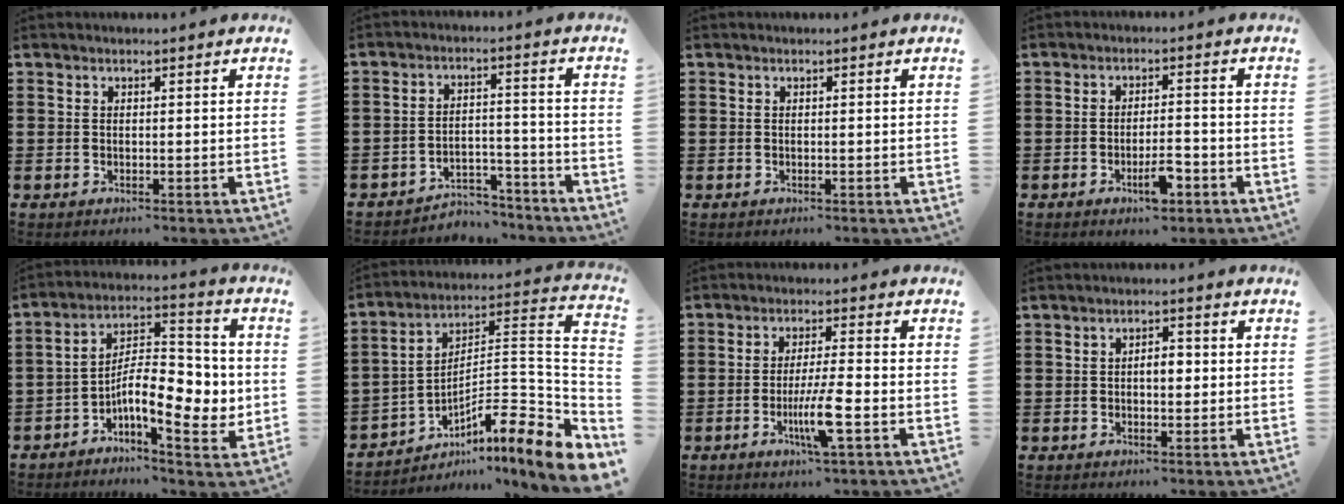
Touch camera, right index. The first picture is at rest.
{"total": 4.4, "force": [-4.2, 1.2, 0.8], "torque": [-0.015, 0.012, -0.086]}
{"total": 0.0}
{"total": 4.8, "force": [-2.4, 1.4, 3.9], "torque": [-0.068, 0.004, -0.043]}
{"total": 10.8, "force": [-2.4, 4.2, 9.6], "torque": [-0.158, -0.008, -0.043]}
{"total": 9.3, "force": [-5.0, 1.4, 7.7], "torque": [-0.106, -0.025, -0.105]}
{"total": 7.3, "force": [-2.5, 0.7, 6.9], "torque": [-0.131, -0.015, -0.046]}
{"total": 3.0, "force": [-0.1, 1.4, 2.6], "torque": [-0.042, 0.004, -0.006]}